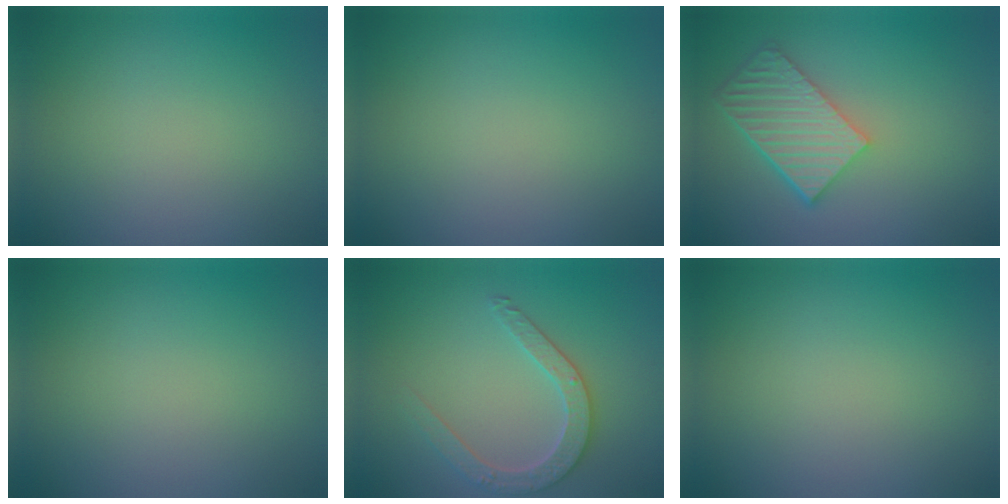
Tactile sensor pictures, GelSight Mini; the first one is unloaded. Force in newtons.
{"total": 0.0}
{"total": 5.9, "press": 4.3, "slide": 4.0}
{"total": 0.0}
{"total": 3.2, "press": 3.0, "slide": 1.0}
{"total": 0.0}